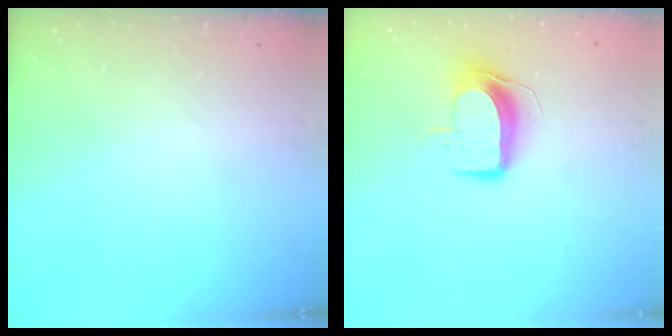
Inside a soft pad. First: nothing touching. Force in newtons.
{"total": 9.2, "press": 9.2, "slide": 0.7}